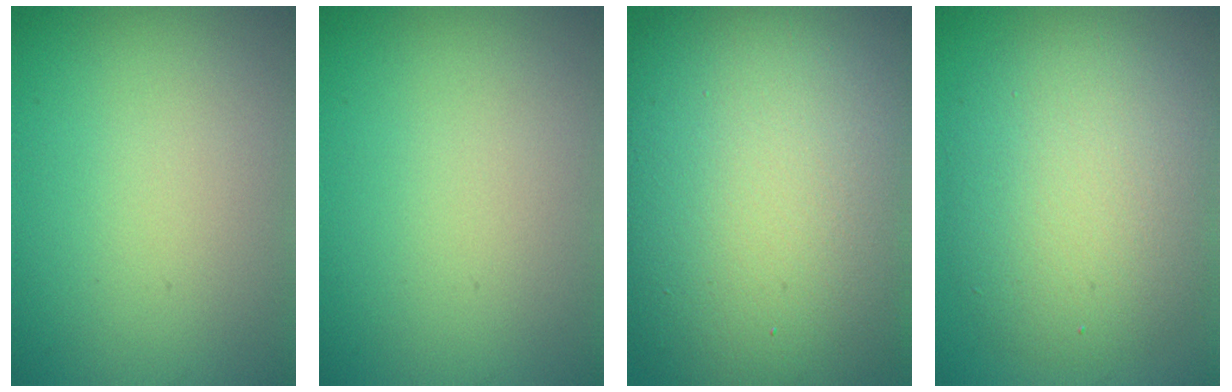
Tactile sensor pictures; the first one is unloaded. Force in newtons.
{"total": 0.0}
{"total": 18.1, "press": 18.1, "slide": 0.8}
{"total": 7.4, "press": 7.4, "slide": 0.6}